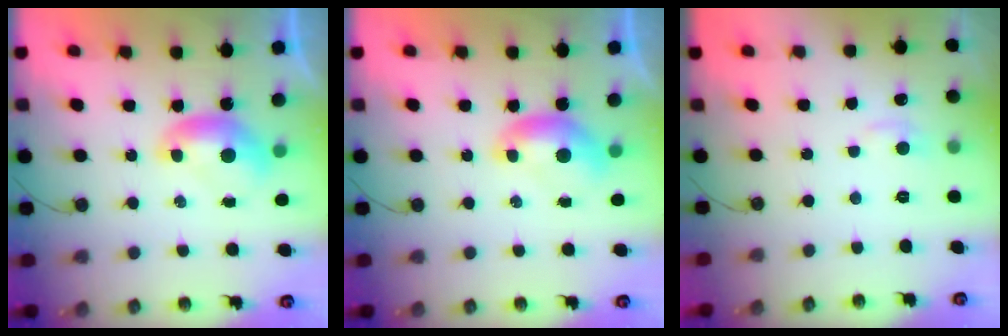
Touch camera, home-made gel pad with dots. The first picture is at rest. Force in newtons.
{"total": 0.0}
{"total": 1.3, "press": 1.1, "slide": 0.7}